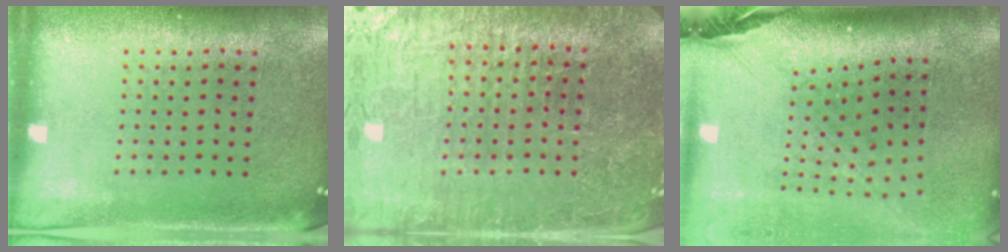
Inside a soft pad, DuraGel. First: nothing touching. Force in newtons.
{"total": 5.0, "press": 4.6, "slide": 1.9}
{"total": 3.0, "press": 2.2, "slide": 2.1}